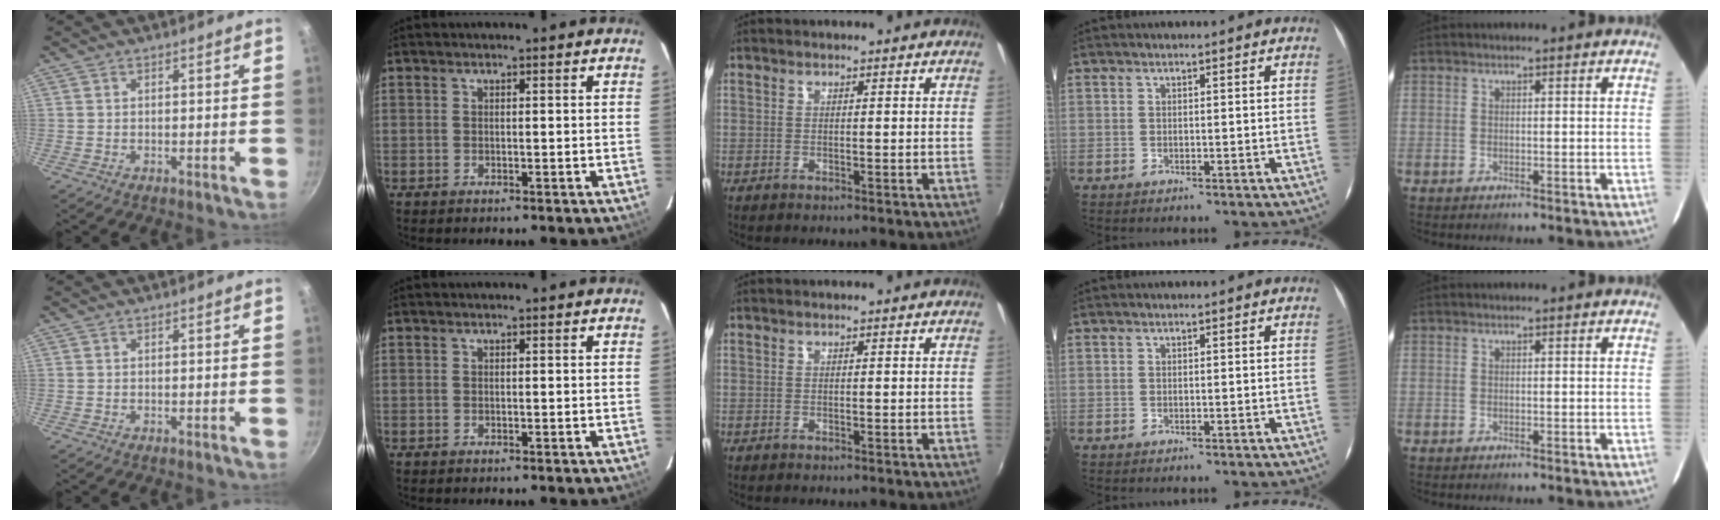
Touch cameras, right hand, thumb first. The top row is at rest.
{}